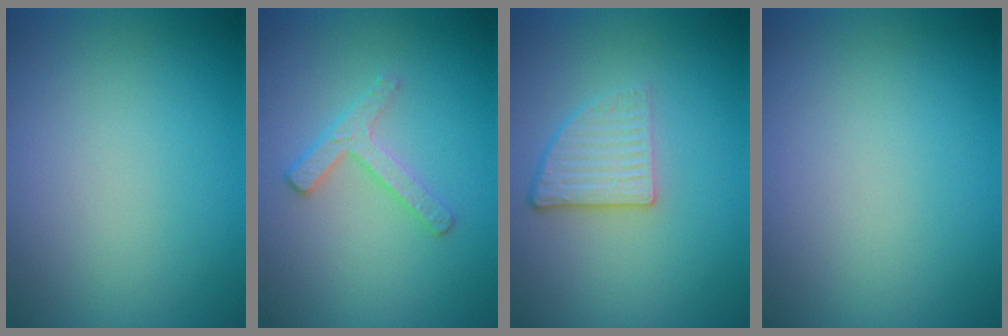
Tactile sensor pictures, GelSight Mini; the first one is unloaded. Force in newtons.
{"total": 2.4, "press": 2.4, "slide": 0.4}
{"total": 2.6, "press": 2.3, "slide": 1.3}
{"total": 0.0}